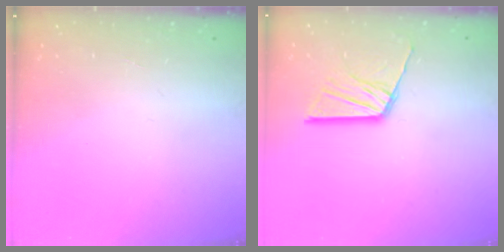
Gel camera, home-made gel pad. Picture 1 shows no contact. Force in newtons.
{"total": 12.5, "press": 12.5, "slide": 1.3}